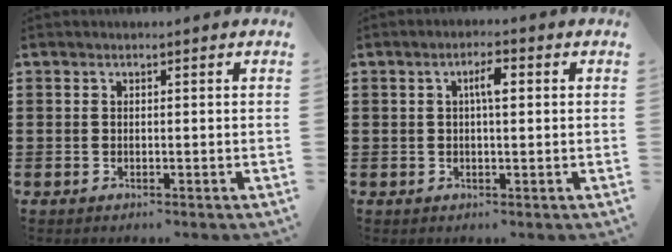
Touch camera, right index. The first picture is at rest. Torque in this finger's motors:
{"motor_torque": [0.89, -0.19, 0.38, 0.09]}